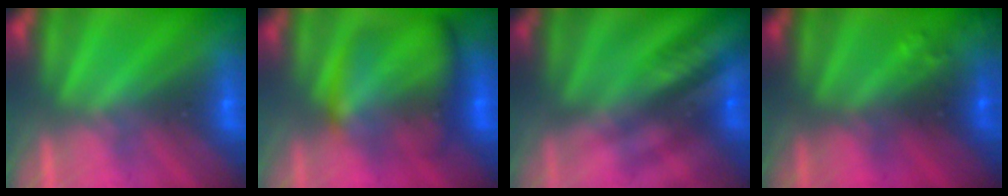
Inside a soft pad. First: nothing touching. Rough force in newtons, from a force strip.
{"total": 8.9}
{"total": 2.4}
{"total": 7.9}